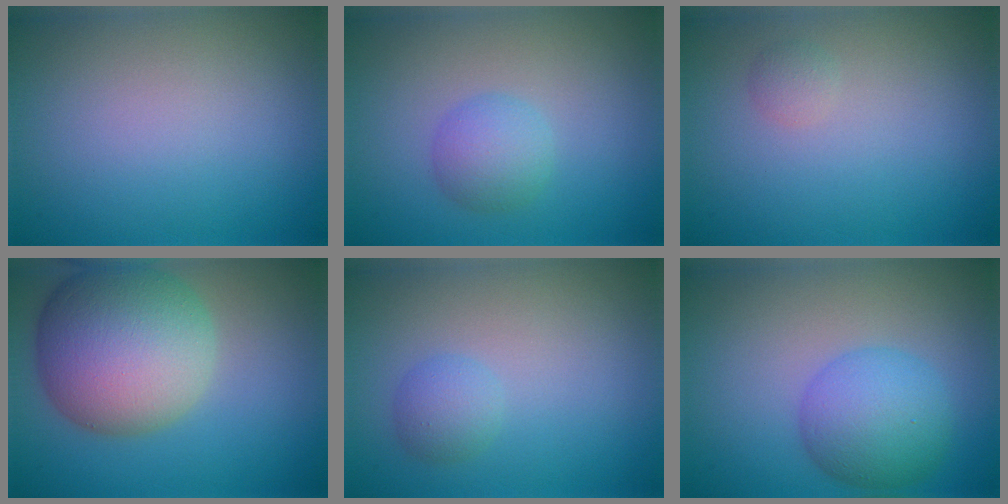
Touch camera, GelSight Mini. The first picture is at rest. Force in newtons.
{"total": 2.6, "press": 2.6, "slide": 0.1}
{"total": 0.8, "press": 0.8, "slide": 0.0}
{"total": 11.5, "press": 11.5, "slide": 0.5}
{"total": 1.8, "press": 1.8, "slide": 0.0}
{"total": 5.2, "press": 5.2, "slide": 0.1}